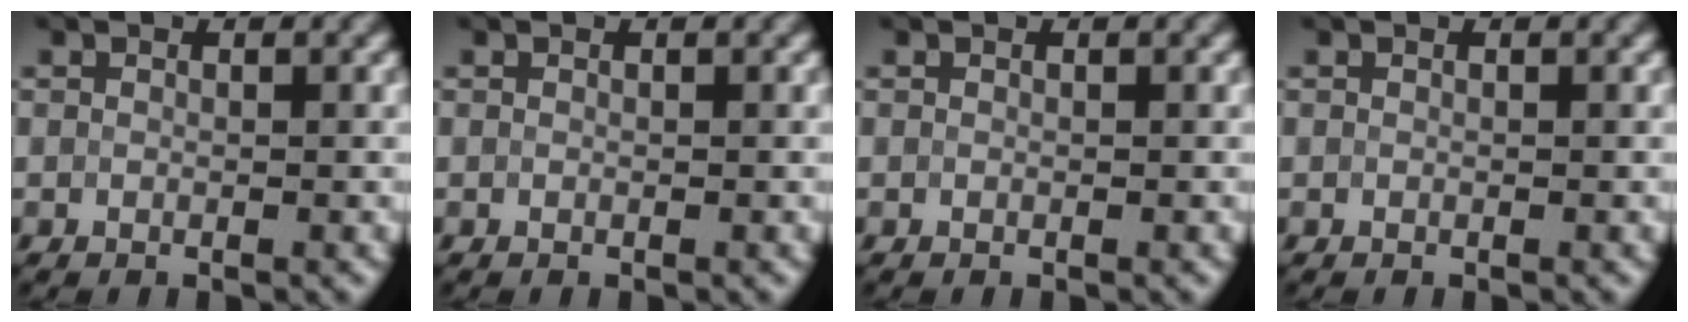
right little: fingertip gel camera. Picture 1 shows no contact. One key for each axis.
{"total": 0.0}
{"total": 0.0}
{"total": 0.0}